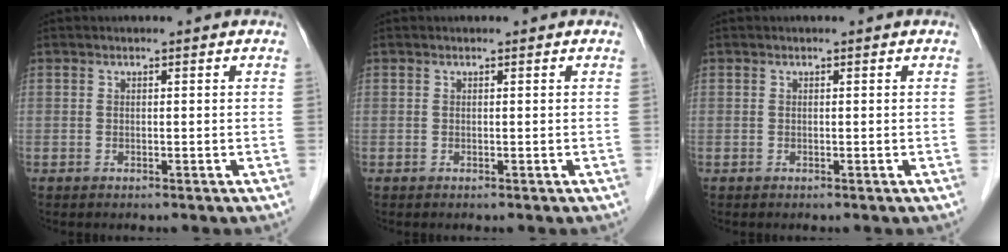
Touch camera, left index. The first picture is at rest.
{"total": 0.0}
{"total": 0.0}